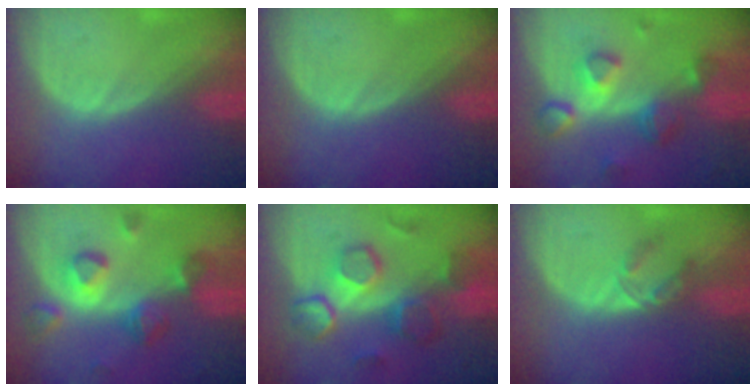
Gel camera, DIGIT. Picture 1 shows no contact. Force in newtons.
{"total": 0.0}
{"total": 7.8, "press": 6.9, "slide": 3.5}
{"total": 7.8, "press": 7.5, "slide": 2.0}
{"total": 9.0, "press": 8.8, "slide": 1.8}
{"total": 2.9, "press": 2.7, "slide": 1.0}